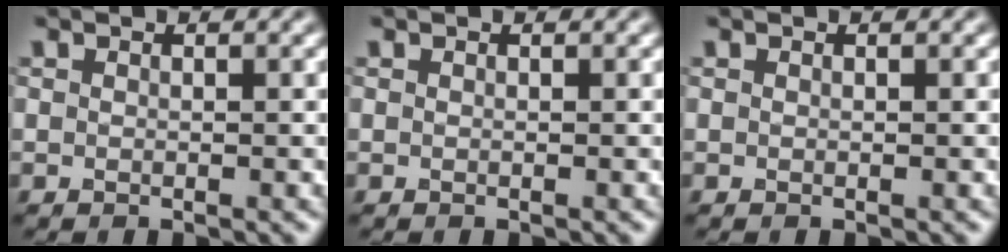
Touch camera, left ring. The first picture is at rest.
{"total": 0.0}
{"total": 0.0}